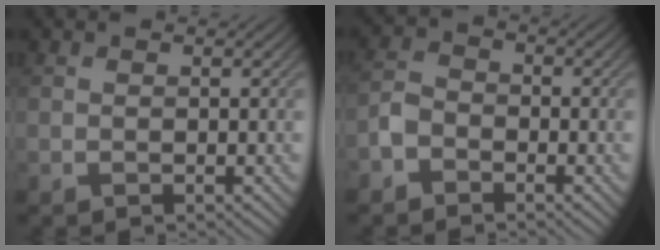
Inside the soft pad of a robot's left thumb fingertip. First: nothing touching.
{"total": 3.2, "force": [-2.2, 2.0, 1.2], "torque": [-0.027, 0.003, -0.058]}